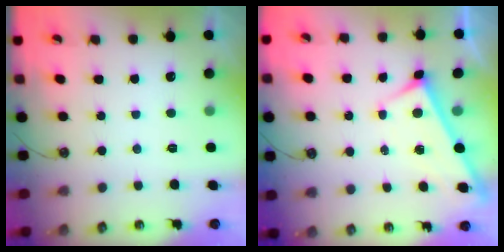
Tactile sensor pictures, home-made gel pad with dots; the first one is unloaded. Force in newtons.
{"total": 3.1, "press": 3.1, "slide": 0.3}